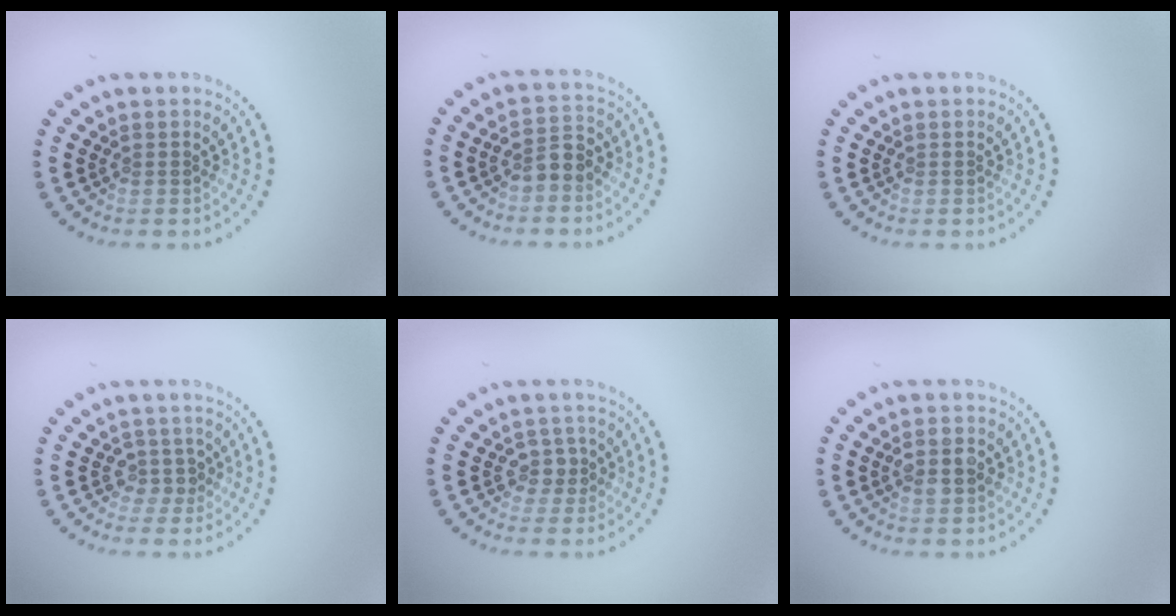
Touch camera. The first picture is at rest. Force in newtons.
{"total": 2.6, "press": 2.5, "slide": 0.9}
{"total": 0.0}
{"total": 1.9, "press": 1.4, "slide": 1.3}
{"total": 2.0, "press": 1.7, "slide": 1.0}
{"total": 2.8, "press": 2.8, "slide": 0.2}